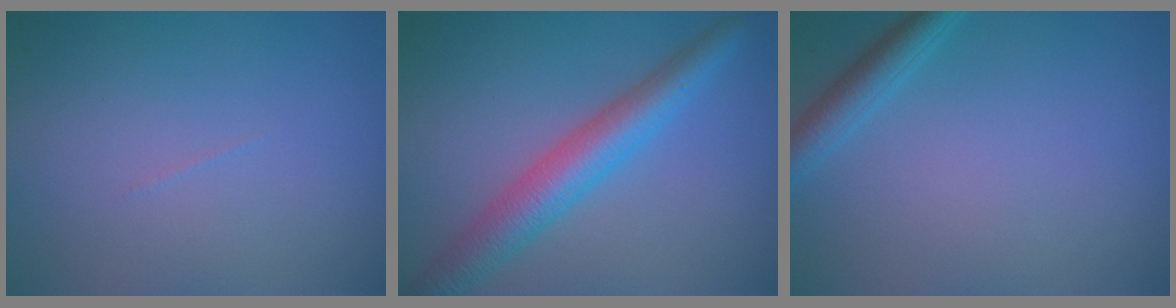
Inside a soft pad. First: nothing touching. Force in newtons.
{"total": 5.1, "press": 5.1, "slide": 0.1}
{"total": 2.3, "press": 2.3, "slide": 0.2}